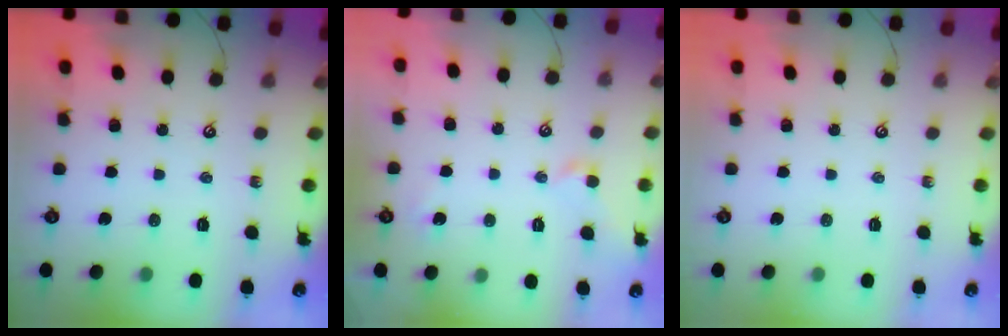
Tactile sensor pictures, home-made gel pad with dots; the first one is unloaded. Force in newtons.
{"total": 1.1, "press": 1.0, "slide": 0.4}
{"total": 0.0}